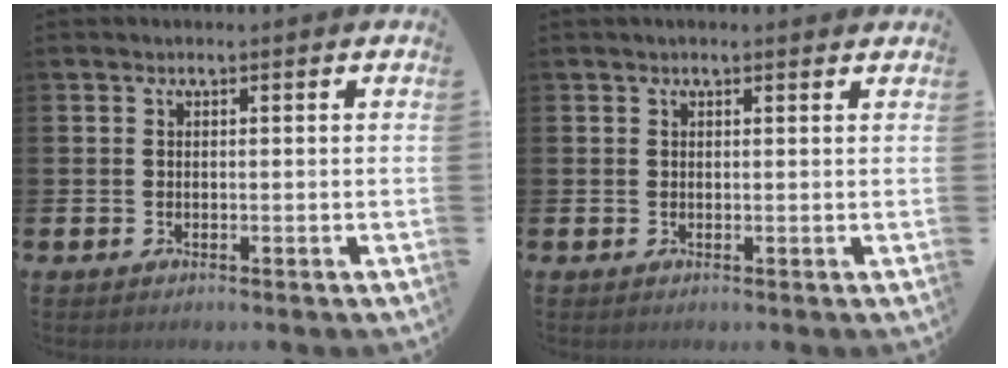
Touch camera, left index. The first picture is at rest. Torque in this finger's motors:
{"motor_torque": [0.55, -0.72, 0.32, 0.01]}